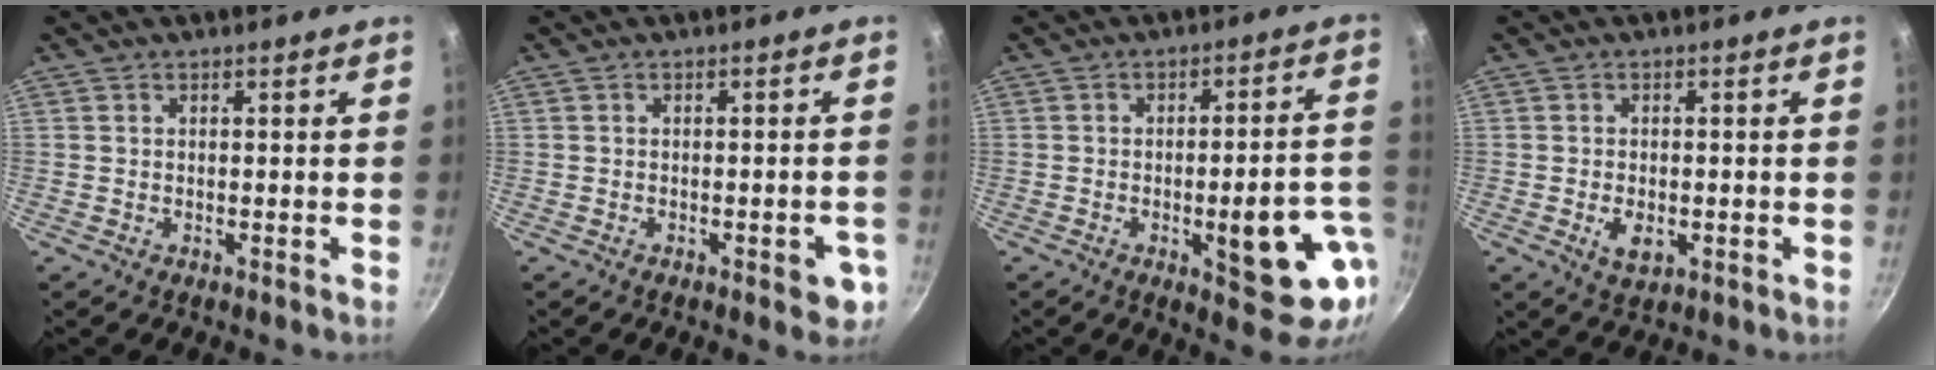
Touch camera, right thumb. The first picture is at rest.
{"total": 4.7, "force": [-1.9, 2.0, 3.8], "torque": [-0.031, 0.007, -0.021]}
{"total": 15.0, "force": [-4.2, 4.9, 13.6], "torque": [-0.140, 0.028, -0.051]}
{"total": 4.2, "force": [-1.1, 2.5, 3.2], "torque": [-0.050, 0.000, -0.013]}